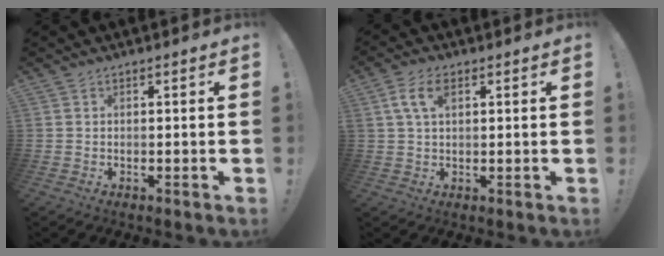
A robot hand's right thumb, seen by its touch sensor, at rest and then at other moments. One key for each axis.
{"total": 6.3, "fx": 2.3, "fy": 3.1, "fz": 4.9, "tx": -0.102, "ty": 0.003, "tz": 0.041}